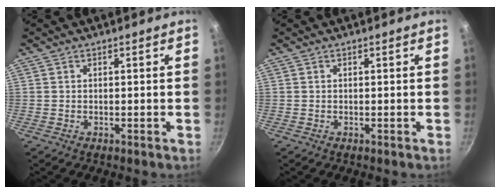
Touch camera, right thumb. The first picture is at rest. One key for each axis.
{"total": 0.0}